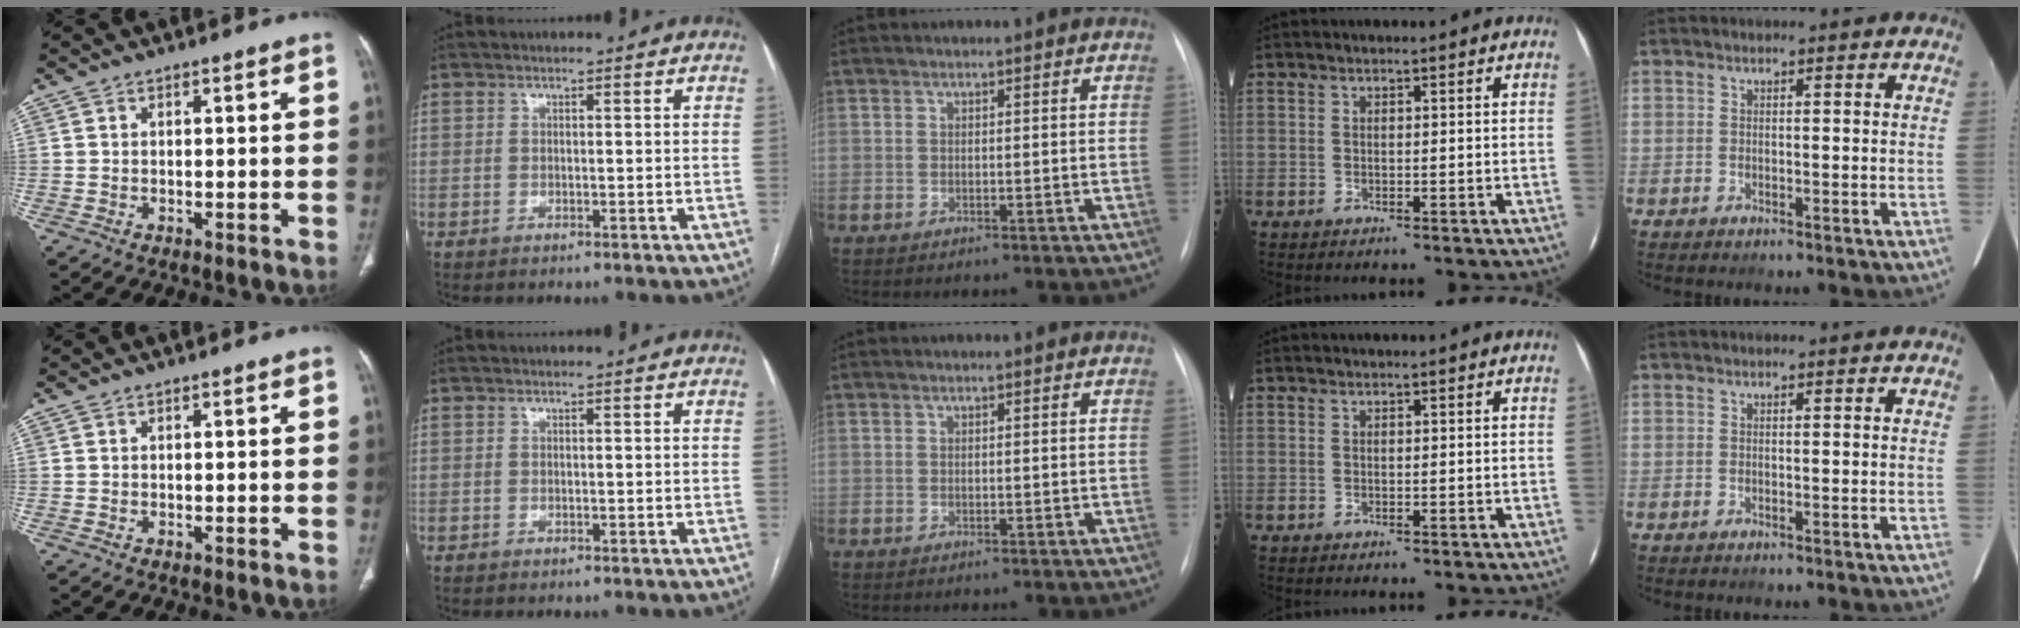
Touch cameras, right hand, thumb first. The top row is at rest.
{}